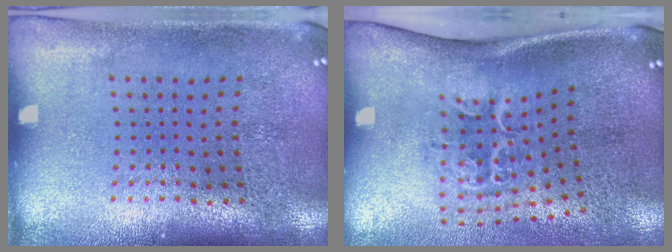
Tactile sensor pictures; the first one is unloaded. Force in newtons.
{"total": 2.2, "press": 1.3, "slide": 1.8}